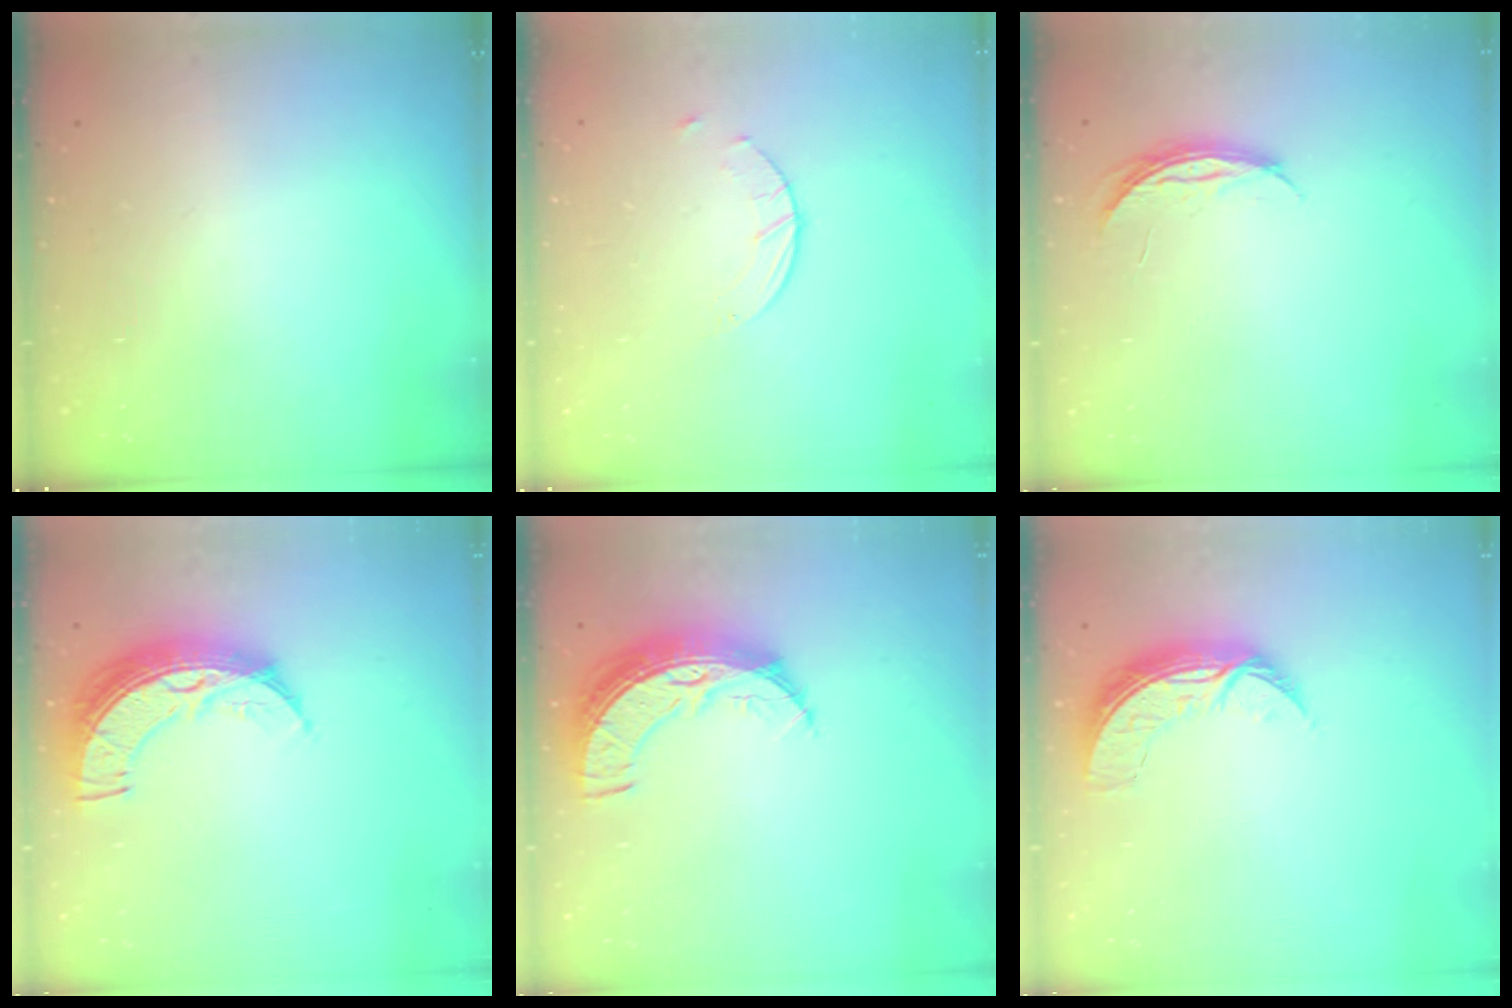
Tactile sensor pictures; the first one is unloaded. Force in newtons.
{"total": 2.0, "press": 2.0, "slide": 0.3}
{"total": 4.2, "press": 4.2, "slide": 0.5}
{"total": 11.9, "press": 11.8, "slide": 1.0}
{"total": 9.9, "press": 9.9, "slide": 0.7}
{"total": 7.8, "press": 7.8, "slide": 0.7}